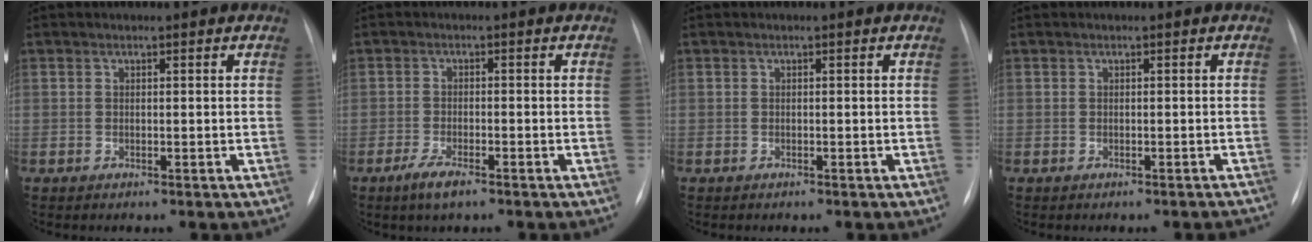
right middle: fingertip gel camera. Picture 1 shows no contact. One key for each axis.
{"total": 3.5, "fx": -2.4, "fy": 0.8, "fz": 2.4, "tx": -0.056, "ty": -0.005, "tz": -0.045}
{"total": 0.7, "fx": -0.6, "fy": 0.2, "fz": 0.3, "tx": -0.011, "ty": -0.001, "tz": -0.006}
{"total": 3.4, "fx": -3.1, "fy": 0.8, "fz": 1.0, "tx": -0.009, "ty": 0.002, "tz": -0.034}